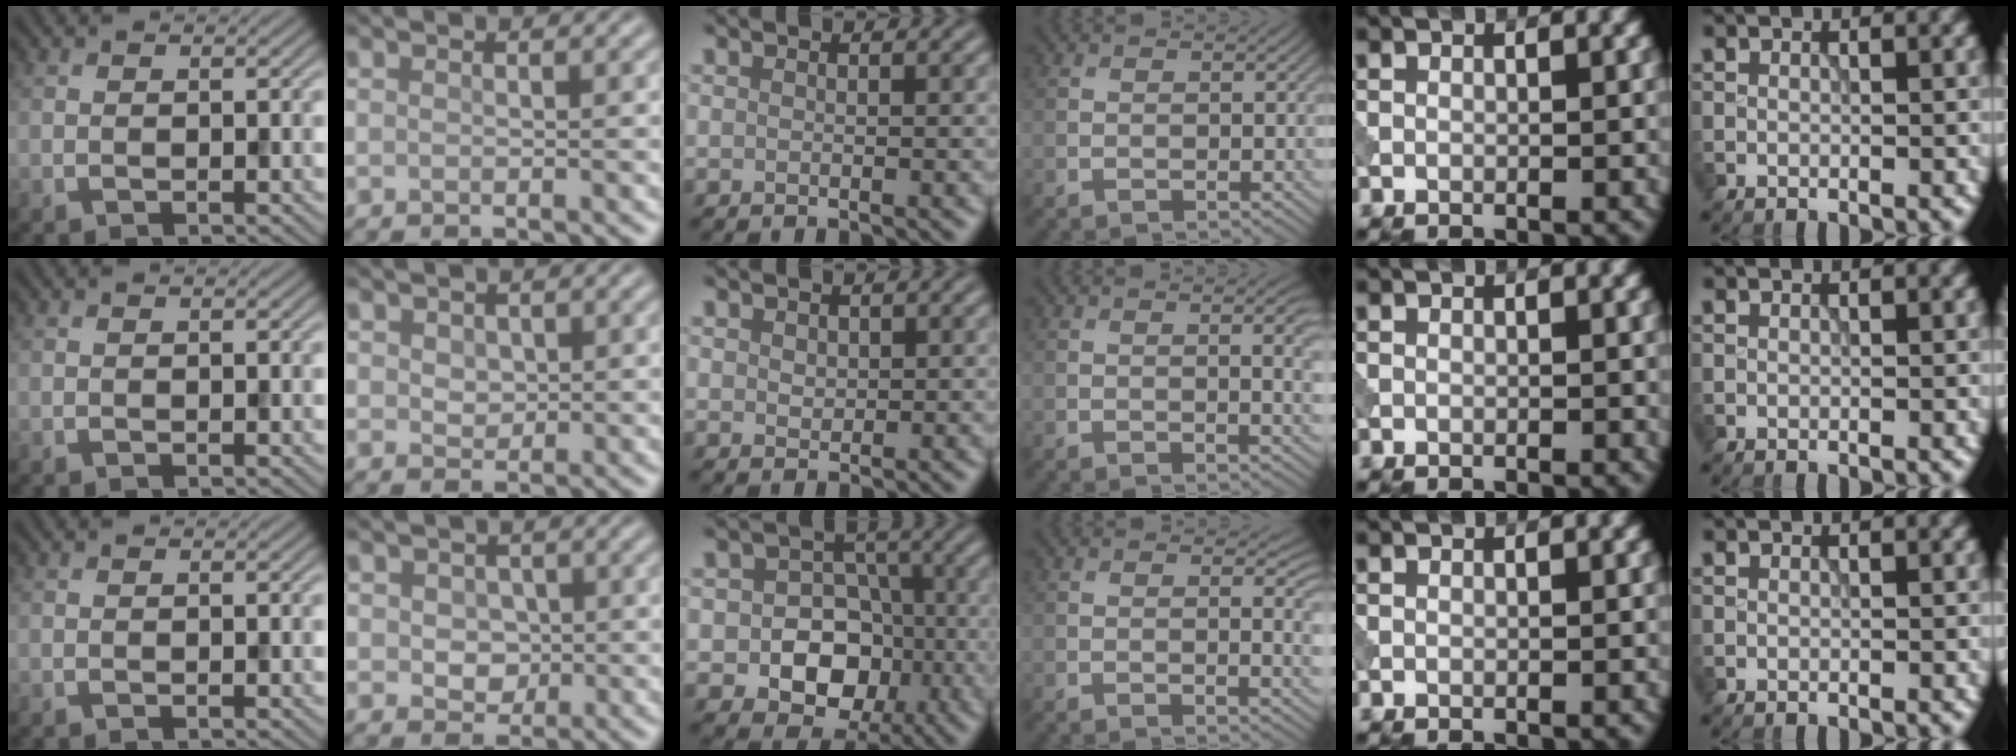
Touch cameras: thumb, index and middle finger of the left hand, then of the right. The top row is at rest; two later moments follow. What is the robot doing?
{"motion": "dispense", "object": "syringe"}